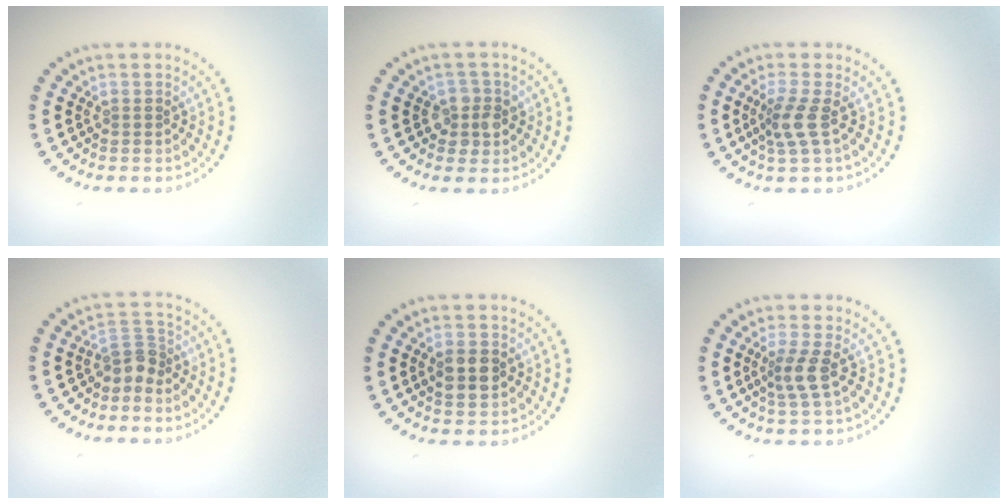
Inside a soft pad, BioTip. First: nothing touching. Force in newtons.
{"total": 2.3, "press": 2.1, "slide": 1.0}
{"total": 2.4, "press": 1.8, "slide": 1.6}
{"total": 2.2, "press": 1.7, "slide": 1.5}
{"total": 2.4, "press": 2.4, "slide": 0.1}
{"total": 2.5, "press": 1.9, "slide": 1.6}